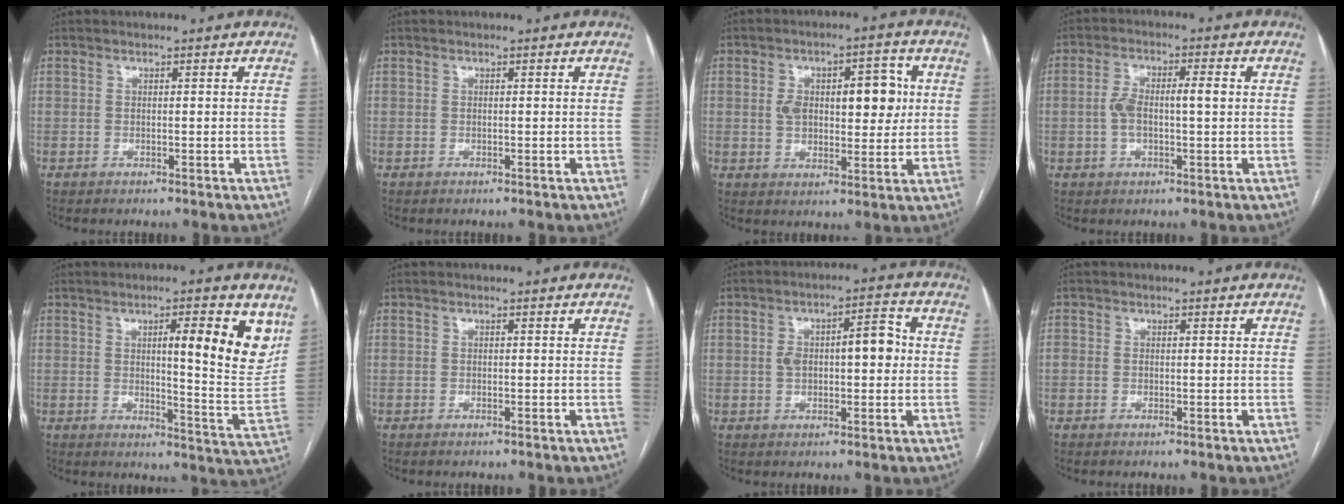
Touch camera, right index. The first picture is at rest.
{"total": 0.0}
{"total": 11.0, "force": [2.1, 5.6, 9.3], "torque": [-0.135, 0.027, 0.042]}
{"total": 6.0, "force": [0.3, 1.9, 5.6], "torque": [-0.119, 0.025, 0.007]}
{"total": 12.3, "force": [5.4, 1.6, 11.0], "torque": [-0.132, -0.012, 0.071]}
{"total": 0.0}
{"total": 7.6, "force": [0.5, 3.1, 6.9], "torque": [-0.114, 0.032, 0.012]}
{"total": 1.0, "force": [-0.2, 0.8, 0.6], "torque": [-0.011, 0.007, -0.002]}